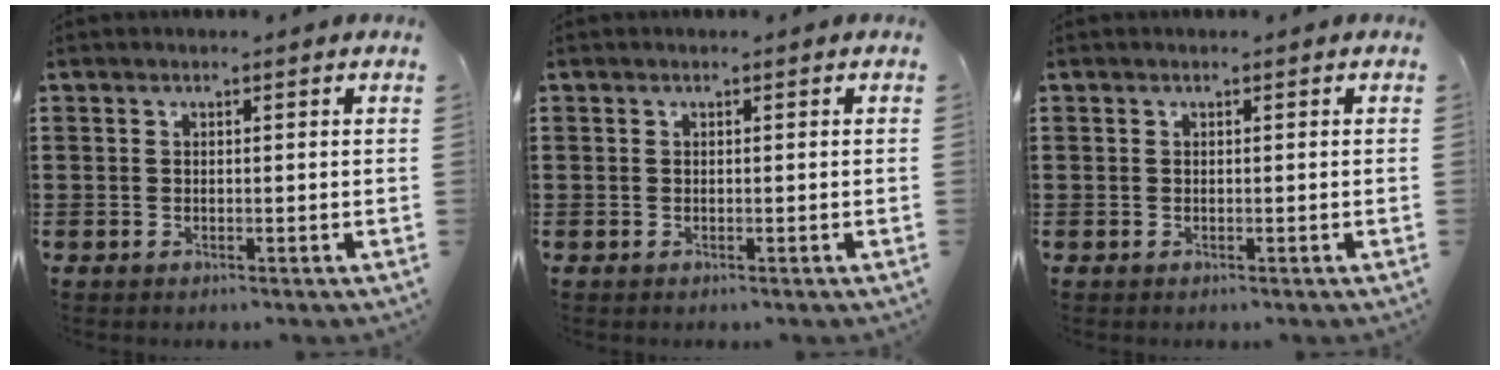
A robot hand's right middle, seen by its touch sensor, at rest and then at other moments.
{"total": 0.0}
{"total": 0.0}